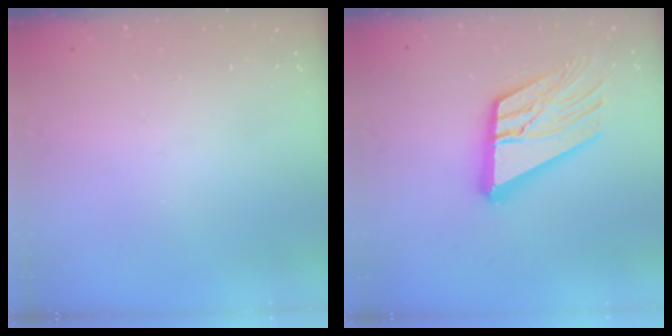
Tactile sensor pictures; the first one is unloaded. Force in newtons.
{"total": 17.6, "press": 17.5, "slide": 2.2}